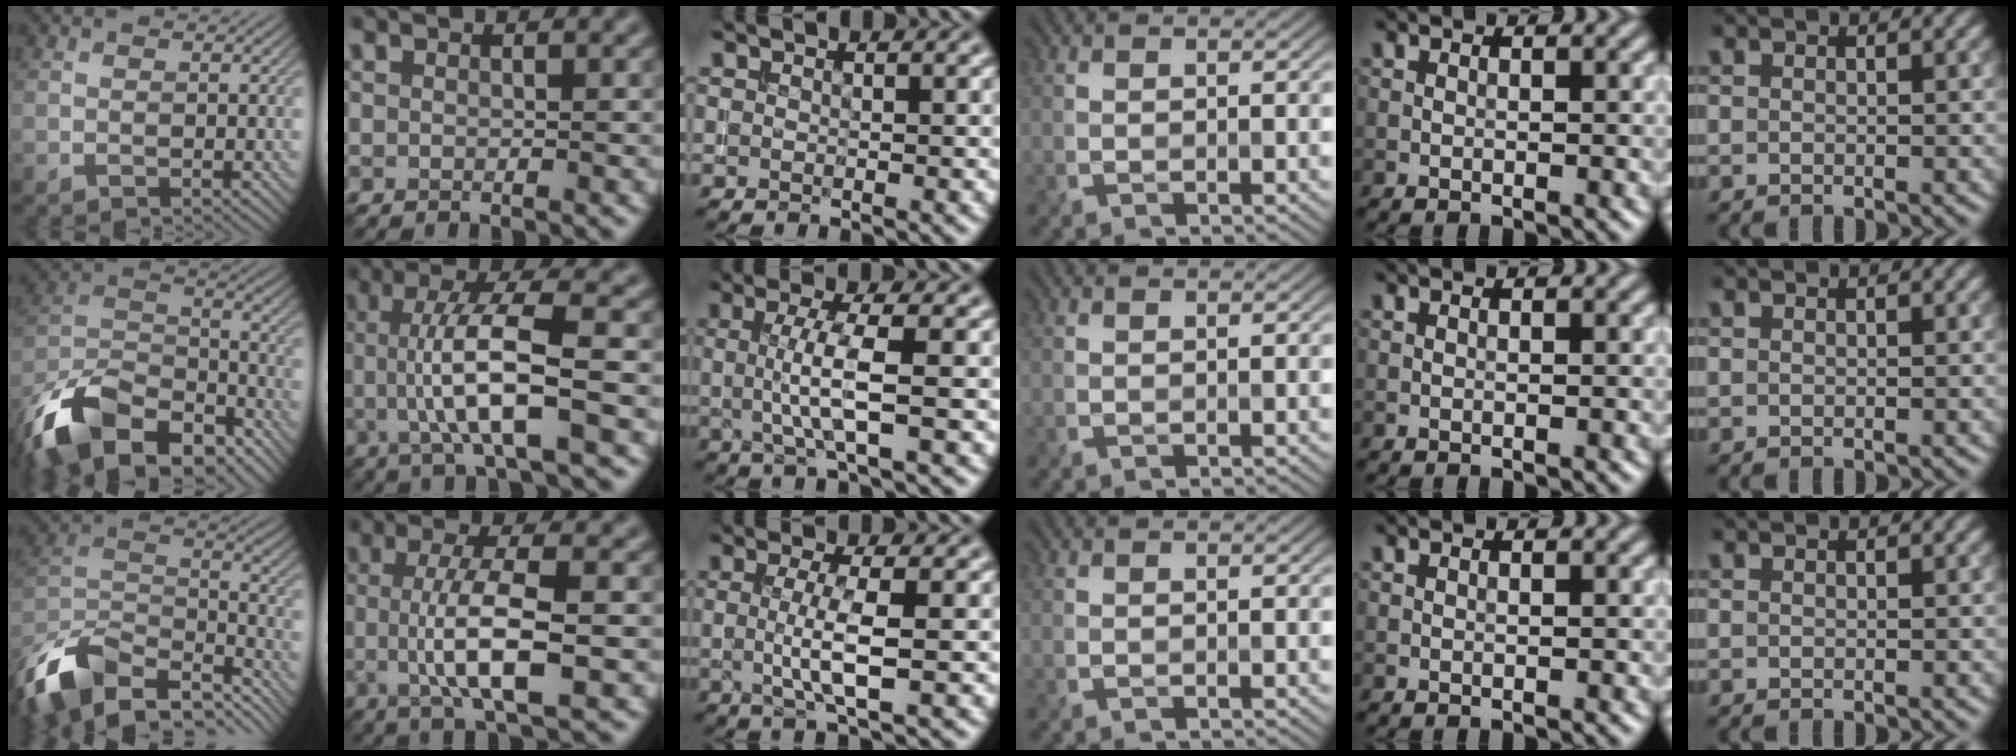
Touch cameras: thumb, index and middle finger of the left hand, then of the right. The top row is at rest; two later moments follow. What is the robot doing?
{"motion": "insert", "object": "drawer"}